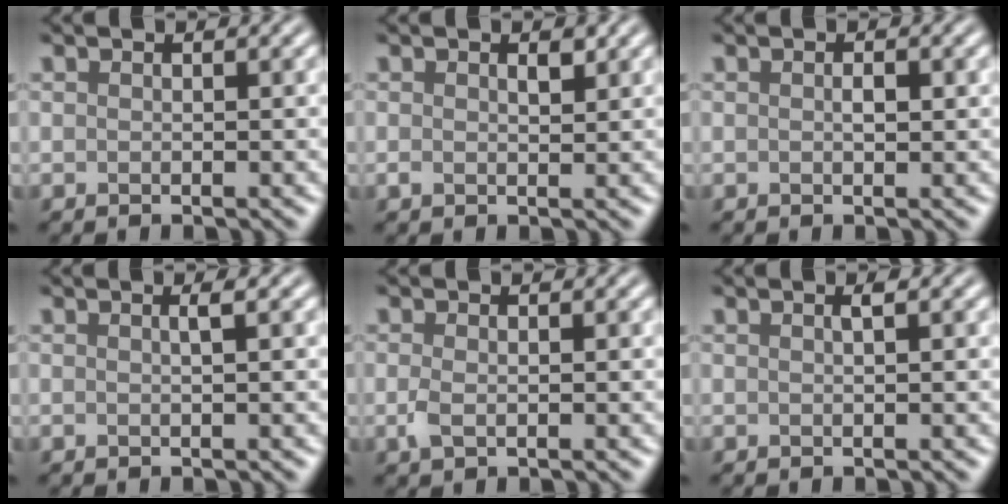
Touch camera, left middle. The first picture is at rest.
{"total": 0.7, "force": [0.3, 0.3, 0.6], "torque": [-0.013, 0.000, 0.012]}
{"total": 0.7, "force": [-0.2, 0.2, 0.7], "torque": [-0.014, 0.001, 0.003]}
{"total": 1.1, "force": [0.0, 0.3, 1.0], "torque": [-0.014, 0.002, -0.002]}
{"total": 1.0, "force": [-0.5, 0.4, 0.7], "torque": [-0.023, -0.002, -0.003]}
{"total": 0.8, "force": [0.1, 0.2, 0.7], "torque": [-0.010, 0.002, 0.003]}